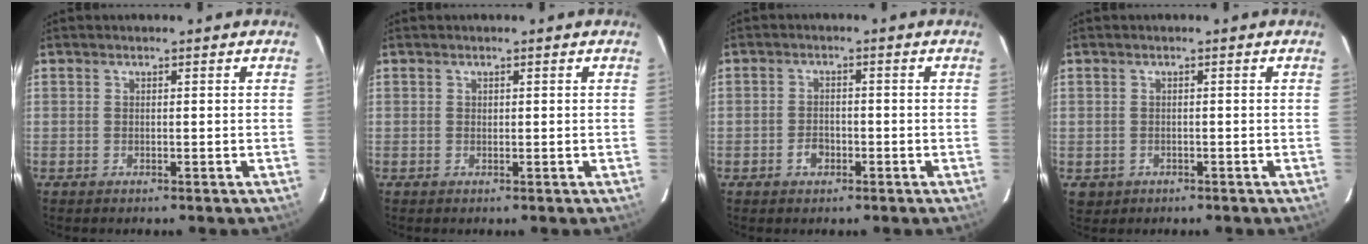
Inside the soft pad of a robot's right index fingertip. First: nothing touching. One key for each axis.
{"total": 0.0}
{"total": 2.9, "fx": -1.5, "fy": 2.1, "fz": 1.3, "tx": -0.026, "ty": 0.006, "tz": -0.024}
{"total": 2.6, "fx": -0.6, "fy": 2.4, "fz": 0.6, "tx": -0.016, "ty": -0.002, "tz": -0.003}